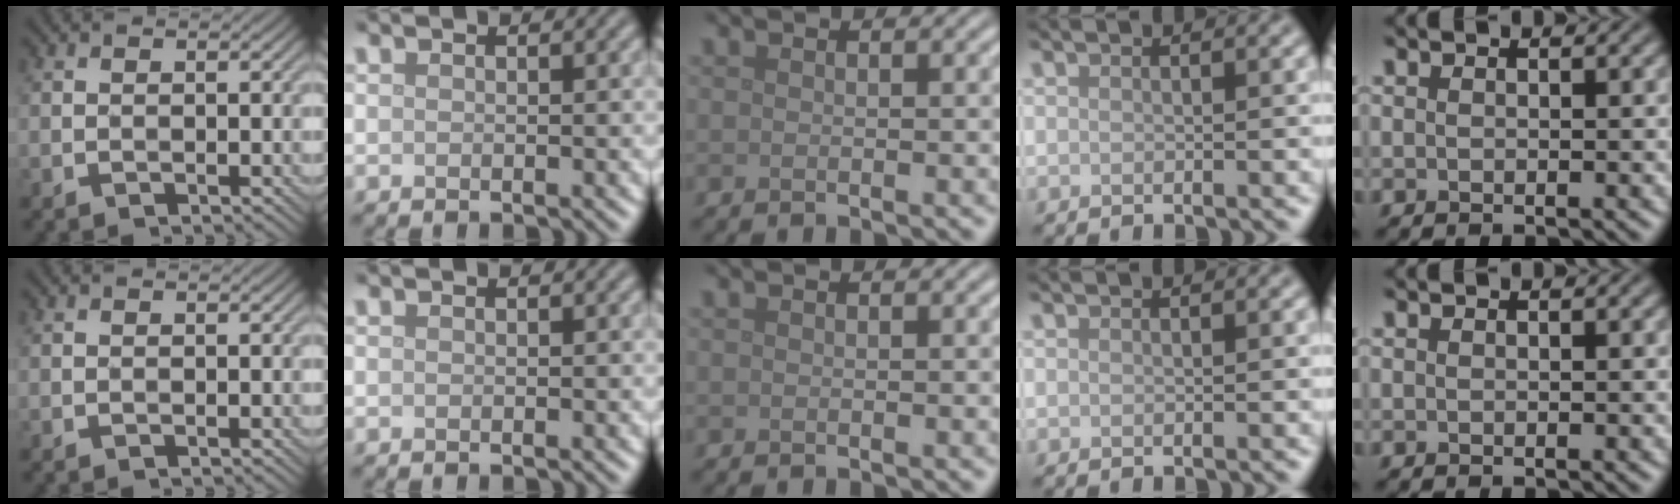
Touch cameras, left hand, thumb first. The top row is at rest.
{}